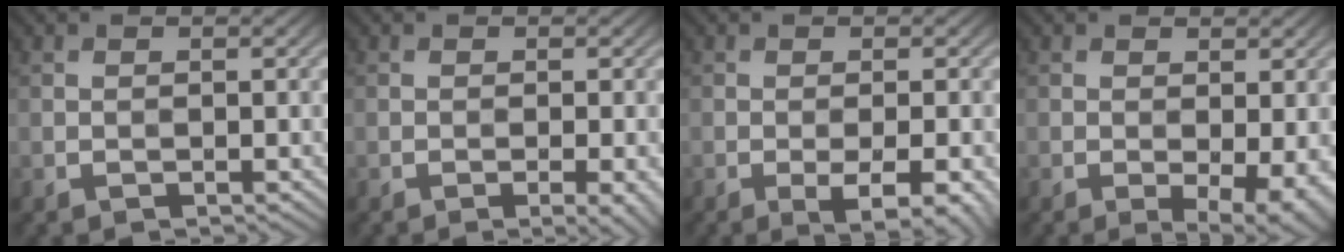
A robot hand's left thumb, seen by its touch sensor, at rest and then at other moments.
{"total": 2.5, "force": [-1.0, 0.4, 2.2], "torque": [-0.033, 0.001, -0.017]}
{"total": 5.1, "force": [-2.3, 1.3, 4.4], "torque": [-0.069, -0.002, -0.028]}
{"total": 4.7, "force": [-1.0, 1.8, 4.2], "torque": [-0.057, -0.008, -0.011]}